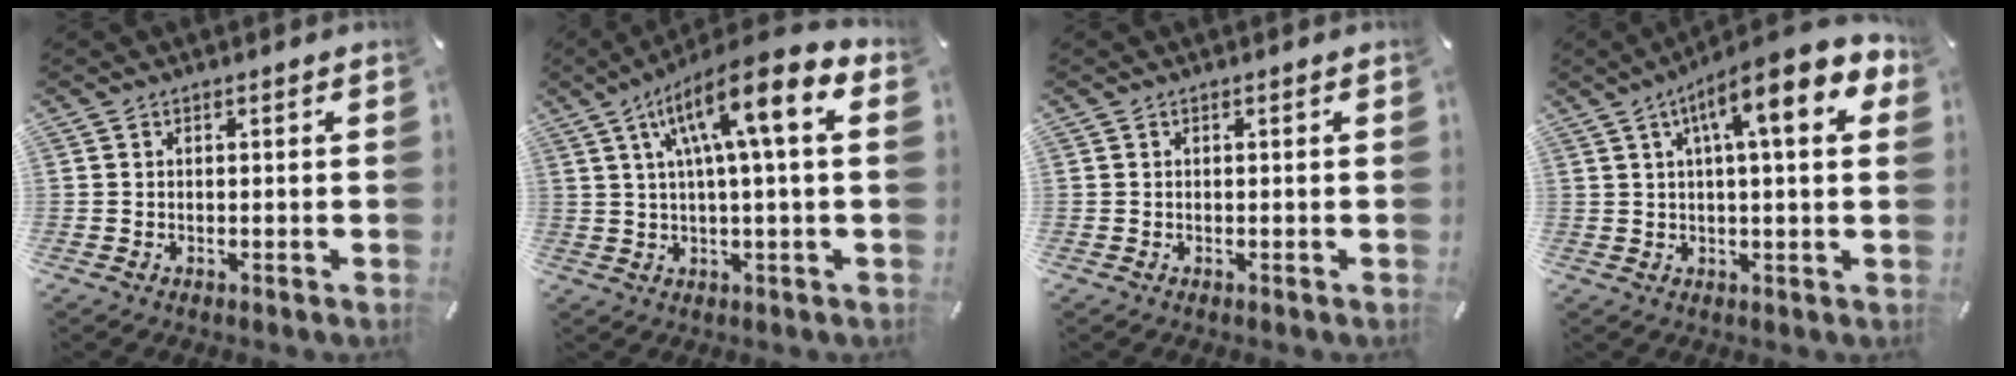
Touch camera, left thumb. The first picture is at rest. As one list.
[{"total": 15.2, "force": [5.4, 2.8, 13.9], "torque": [-0.238, -0.020, 0.084]}, {"total": 0.0}, {"total": 14.4, "force": [6.0, 3.1, 12.8], "torque": [-0.203, -0.019, 0.091]}]